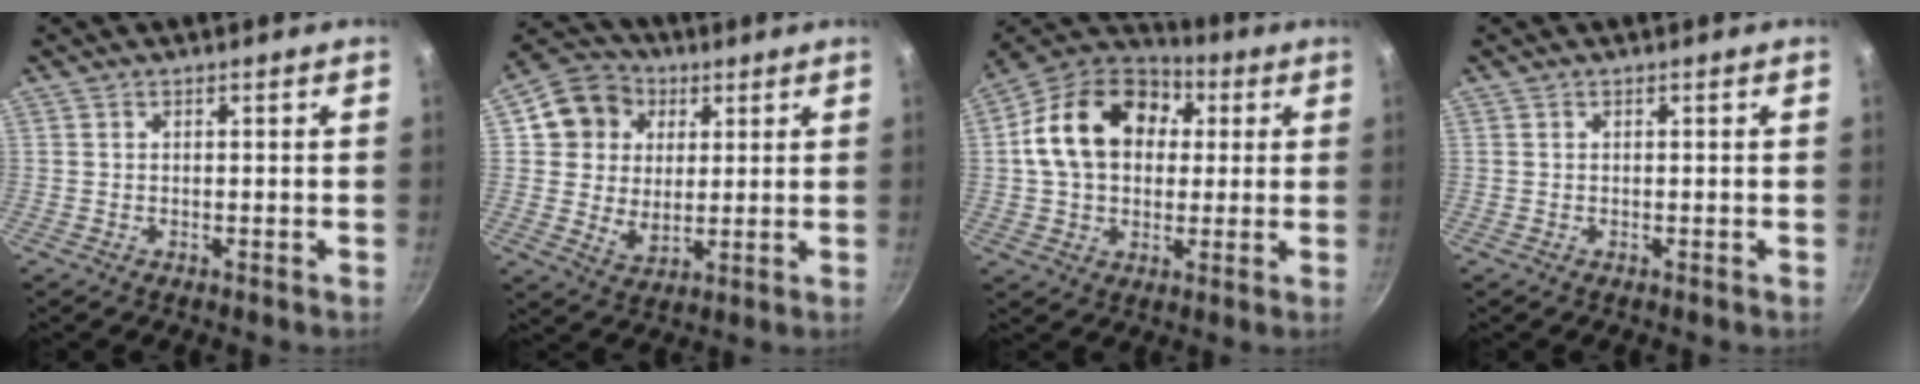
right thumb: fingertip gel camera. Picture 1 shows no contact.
{"total": 12.0, "force": [4.1, 10.1, 5.0], "torque": [-0.056, -0.003, 0.064]}
{"total": 19.7, "force": [3.9, 14.5, 12.8], "torque": [-0.203, 0.028, 0.052]}
{"total": 0.0}